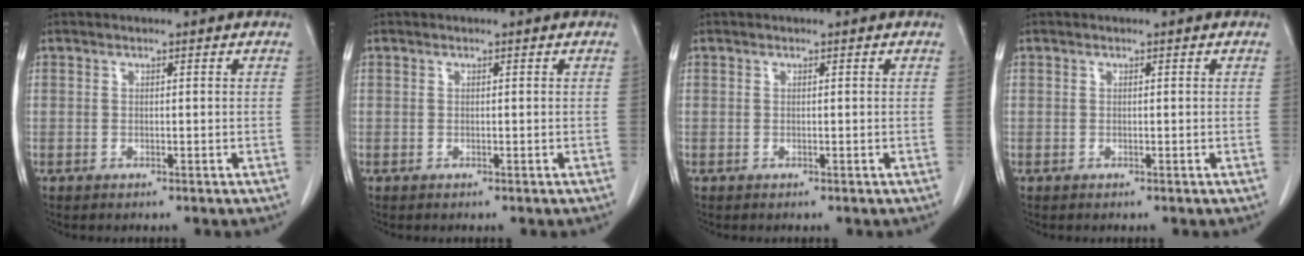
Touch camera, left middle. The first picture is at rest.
{"total": 0.0}
{"total": 0.0}
{"total": 0.0}